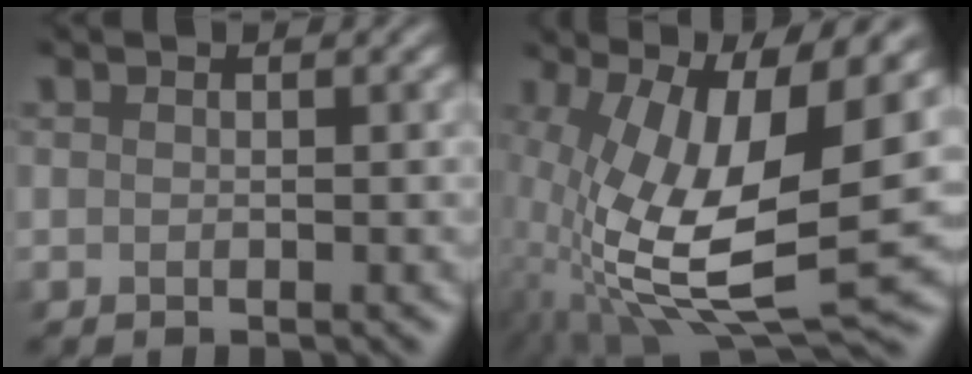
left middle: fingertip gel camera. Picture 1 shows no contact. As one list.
[{"total": 13.1, "force": [-0.4, 4.7, 12.2], "torque": [-0.247, -0.013, -0.007]}]